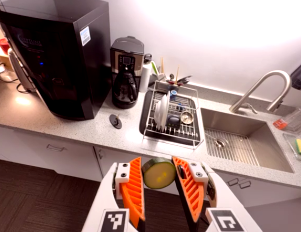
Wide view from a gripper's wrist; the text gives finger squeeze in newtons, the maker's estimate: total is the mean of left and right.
{"total": 9.5, "left": 9.7, "right": 9.2}